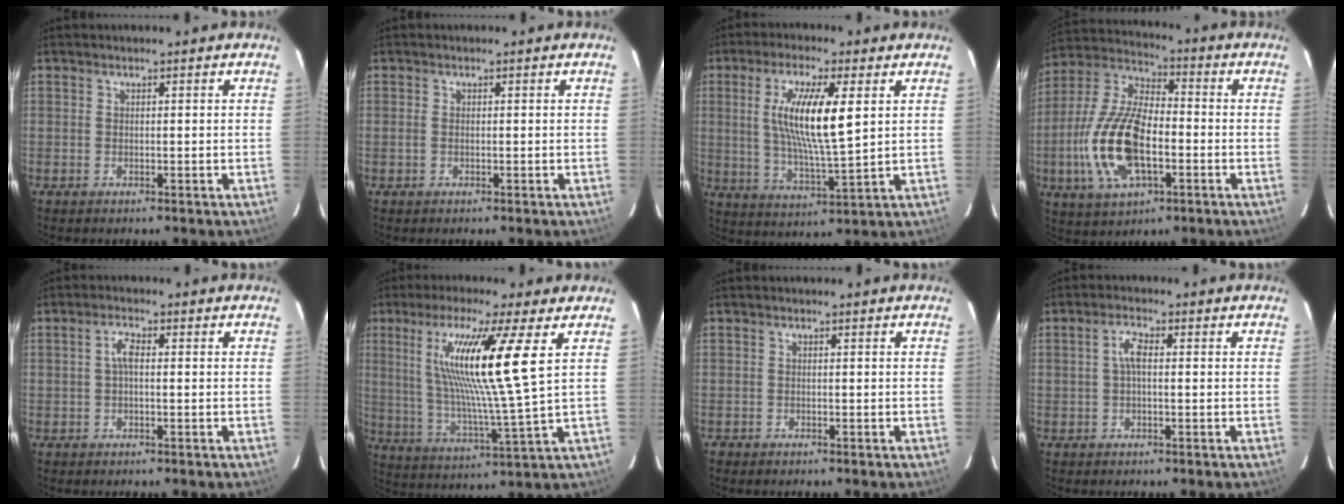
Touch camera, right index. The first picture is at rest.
{"total": 0.5, "force": [0.0, 0.4, 0.3], "torque": [-0.006, 0.002, -0.001]}
{"total": 12.6, "force": [3.0, 2.2, 12.1], "torque": [-0.226, -0.005, 0.058]}
{"total": 17.6, "force": [-4.4, 8.2, 14.9], "torque": [-0.321, -0.001, -0.082]}
{"total": 2.2, "force": [0.0, 0.8, 2.1], "torque": [-0.044, 0.008, -0.001]}
{"total": 16.2, "force": [5.7, -0.6, 15.1], "torque": [-0.267, -0.008, 0.108]}
{"total": 0.9, "force": [-0.7, 0.6, -0.1], "torque": [-0.002, 0.003, -0.012]}
{"total": 2.8, "force": [0.1, 1.1, 2.6], "torque": [-0.054, 0.009, 0.002]}